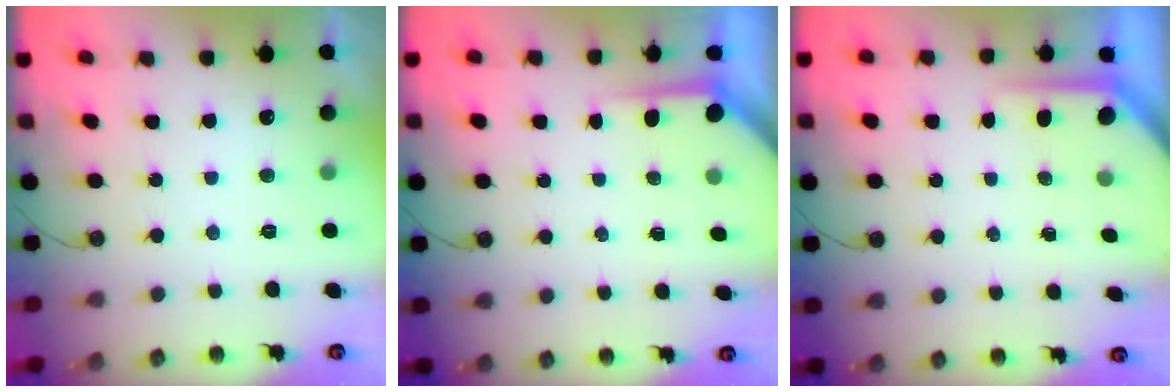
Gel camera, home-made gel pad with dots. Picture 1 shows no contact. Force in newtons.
{"total": 3.7, "press": 3.7, "slide": 0.4}
{"total": 4.9, "press": 4.9, "slide": 0.3}